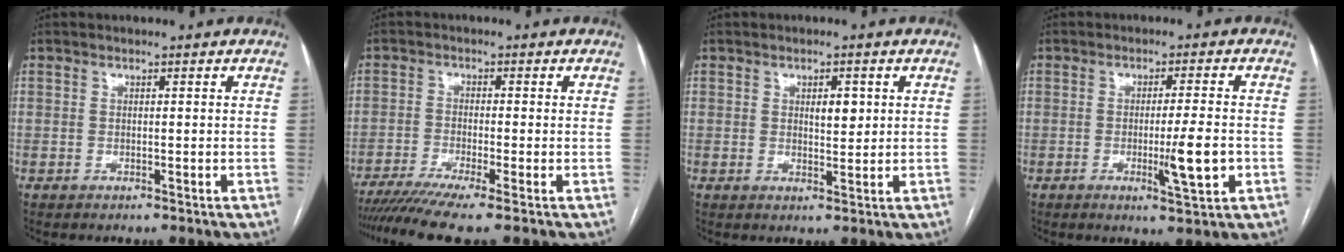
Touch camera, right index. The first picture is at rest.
{"total": 8.8, "force": [-6.9, -0.6, 5.5], "torque": [-0.087, -0.015, -0.111]}
{"total": 2.9, "force": [1.0, 1.2, 2.4], "torque": [-0.035, -0.001, 0.016]}
{"total": 6.7, "force": [-1.7, 0.0, 6.5], "torque": [-0.099, -0.011, -0.025]}